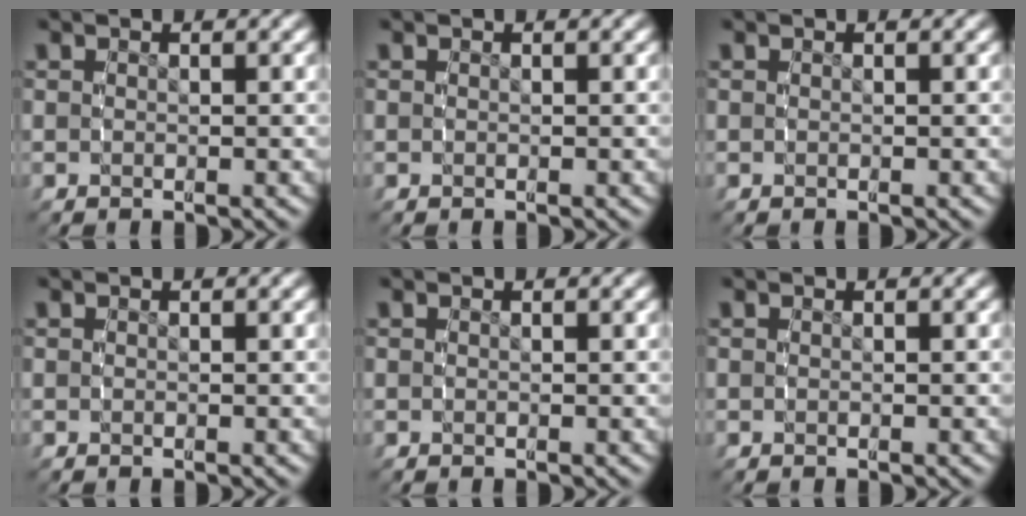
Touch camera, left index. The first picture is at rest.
{"total": 0.0}
{"total": 0.0}
{"total": 0.0}
{"total": 0.0}
{"total": 0.0}